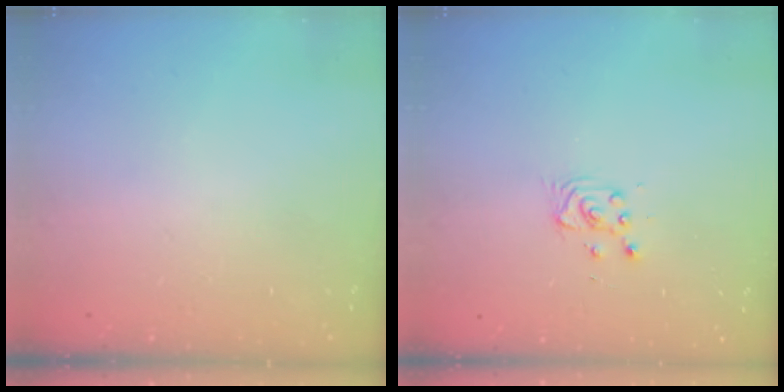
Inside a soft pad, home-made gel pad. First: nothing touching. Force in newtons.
{"total": 2.8, "press": 2.8, "slide": 0.4}